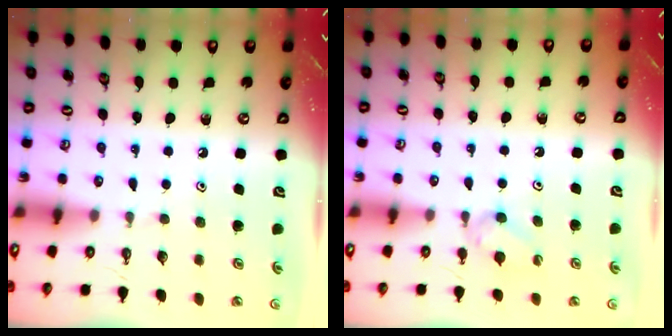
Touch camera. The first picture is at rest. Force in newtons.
{"total": 4.3, "press": 4.3, "slide": 0.7}